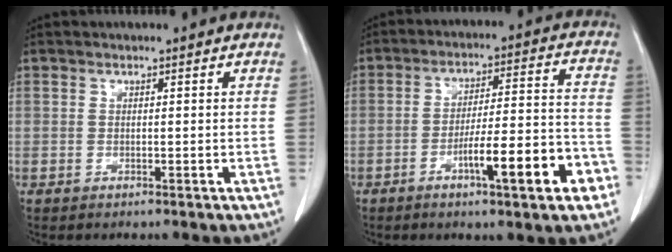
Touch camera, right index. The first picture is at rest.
{"total": 13.1, "force": [-5.9, 1.6, 11.6], "torque": [-0.176, 0.015, -0.084]}